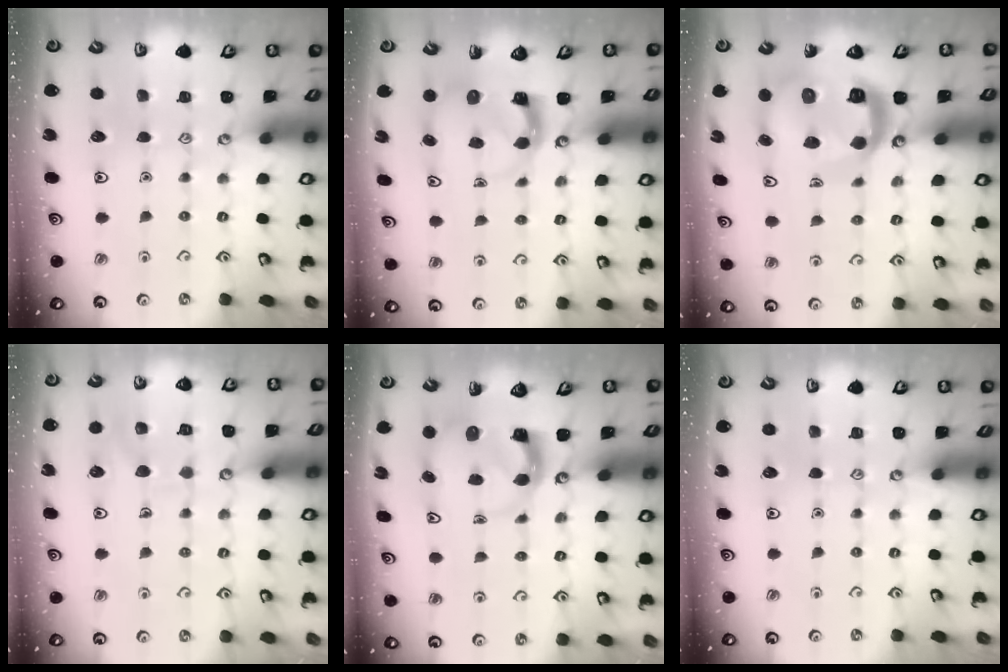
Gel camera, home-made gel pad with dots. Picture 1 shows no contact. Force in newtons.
{"total": 4.0, "press": 4.0, "slide": 0.4}
{"total": 14.6, "press": 14.4, "slide": 1.8}
{"total": 7.9, "press": 7.9, "slide": 0.6}
{"total": 3.6, "press": 3.5, "slide": 0.5}
{"total": 0.0}